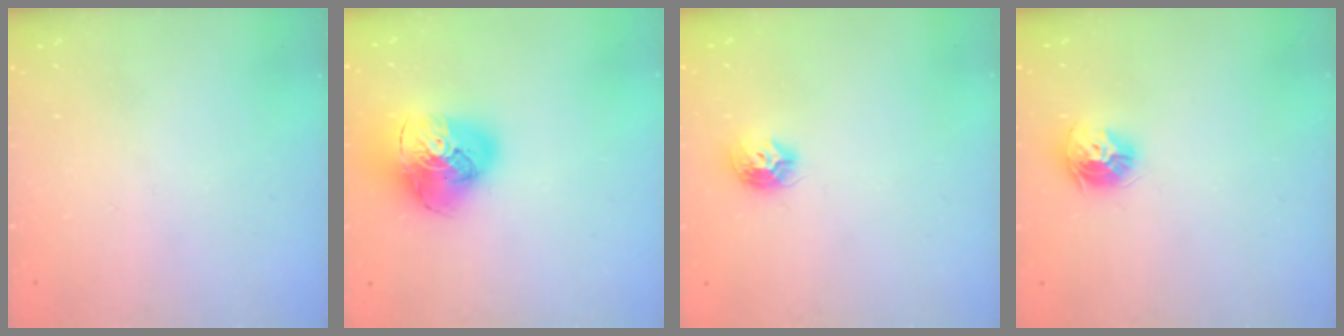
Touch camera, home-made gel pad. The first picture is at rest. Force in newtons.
{"total": 17.1, "press": 17.0, "slide": 2.1}
{"total": 8.6, "press": 8.5, "slide": 0.1}
{"total": 9.6, "press": 9.6, "slide": 0.9}